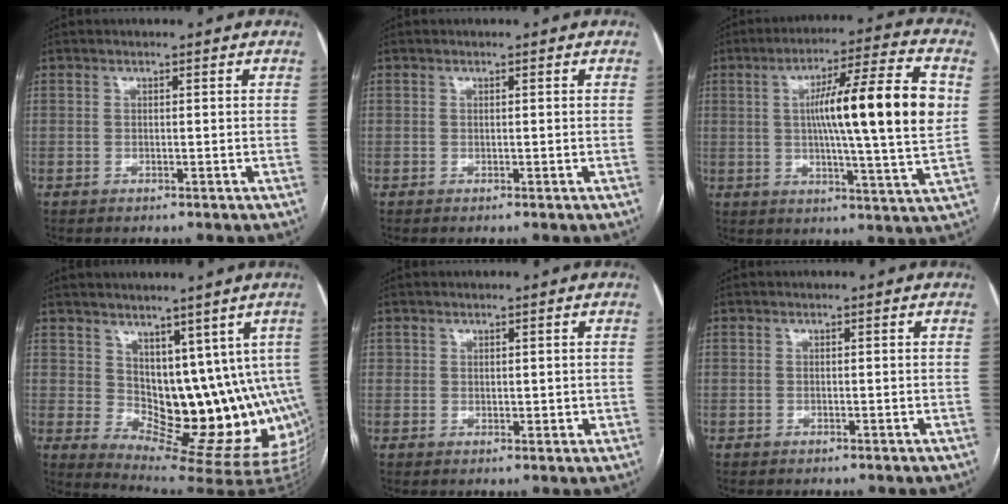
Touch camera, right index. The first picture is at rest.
{"total": 0.0}
{"total": 17.9, "force": [2.7, 0.4, 17.7], "torque": [-0.273, 0.009, 0.030]}
{"total": 13.1, "force": [3.7, 6.8, 10.6], "torque": [-0.131, -0.004, 0.072]}
{"total": 1.7, "force": [0.6, 1.4, 0.6], "torque": [-0.005, -0.003, 0.011]}
{"total": 0.0}